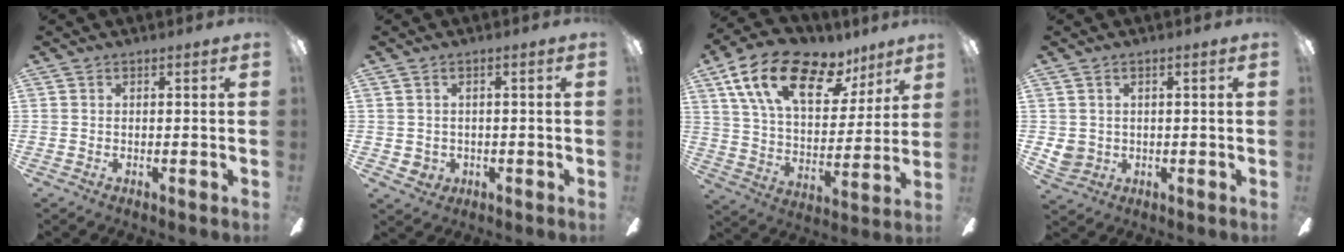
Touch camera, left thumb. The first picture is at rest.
{"total": 2.3, "force": [0.1, 2.0, 1.1], "torque": [-0.021, 0.003, 0.001]}
{"total": 21.8, "force": [12.3, 11.0, 14.3], "torque": [-0.241, -0.050, 0.215]}
{"total": 3.6, "force": [0.9, 3.2, 1.3], "torque": [-0.036, 0.005, 0.018]}